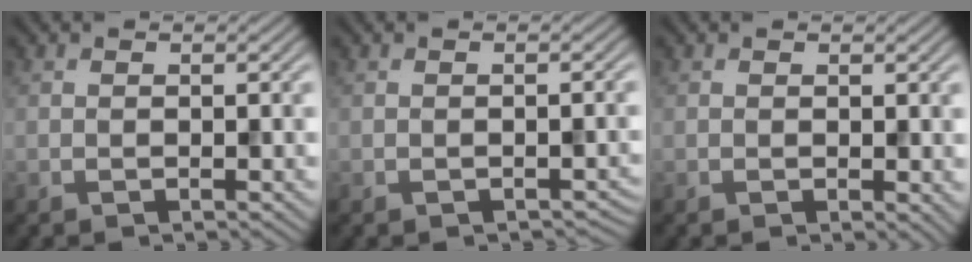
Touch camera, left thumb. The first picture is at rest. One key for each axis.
{"total": 1.0, "fx": -0.6, "fy": 0.5, "fz": 0.6, "tx": -0.010, "ty": -0.005, "tz": -0.006}
{"total": 1.0, "fx": 0.1, "fy": 0.6, "fz": 0.8, "tx": -0.008, "ty": -0.004, "tz": 0.002}